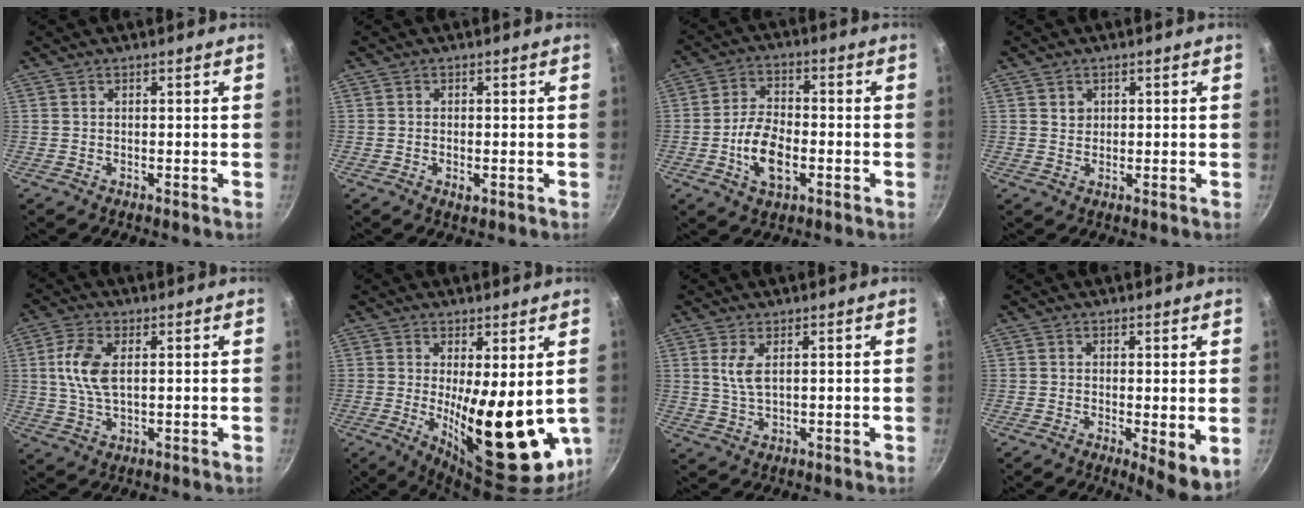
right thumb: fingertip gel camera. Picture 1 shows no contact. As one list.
[{"total": 1.9, "force": [-0.5, 1.0, 1.6], "torque": [-0.030, -0.001, -0.009]}, {"total": 9.7, "force": [-2.7, 5.4, 7.6], "torque": [-0.134, 0.020, -0.054]}, {"total": 1.9, "force": [0.7, 1.7, 0.6], "torque": [-0.001, 0.001, 0.012]}, {"total": 8.0, "force": [1.5, 4.1, 6.8], "torque": [-0.137, 0.005, 0.028]}, {"total": 18.2, "force": [-0.4, 6.2, 17.0], "torque": [-0.229, -0.034, 0.012]}, {"total": 4.0, "force": [1.2, 1.6, 3.4], "torque": [-0.072, -0.009, 0.027]}, {"total": 6.3, "force": [-0.5, 2.1, 6.0], "torque": [-0.075, -0.017, -0.004]}]